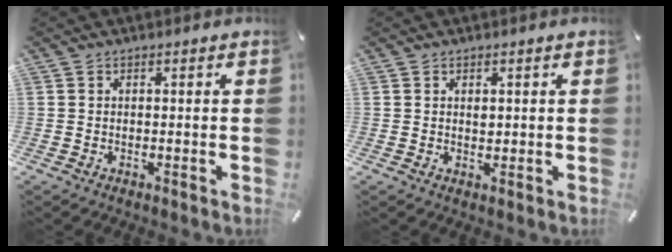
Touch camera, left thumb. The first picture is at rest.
{"total": 1.1, "force": [0.3, 0.8, 0.7], "torque": [-0.008, -0.003, 0.006]}